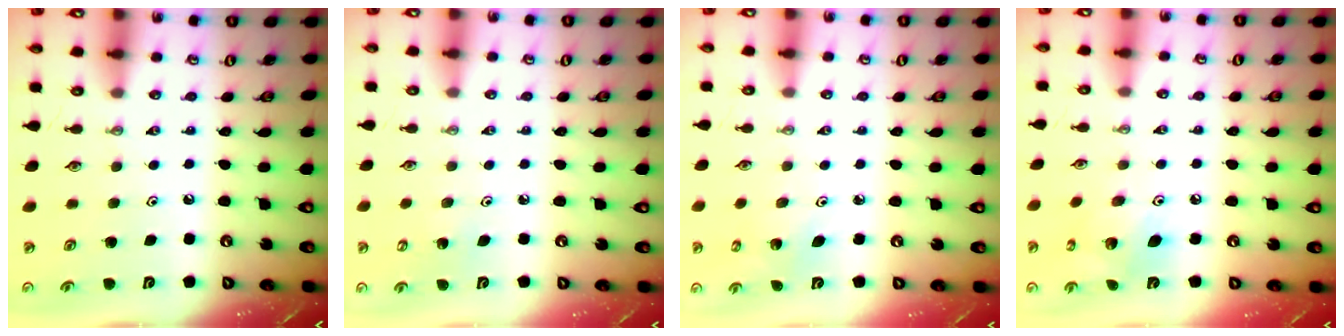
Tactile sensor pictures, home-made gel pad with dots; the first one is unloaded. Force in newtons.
{"total": 3.8, "press": 3.7, "slide": 0.3}
{"total": 2.3, "press": 2.3, "slide": 0.2}
{"total": 9.2, "press": 9.2, "slide": 0.5}